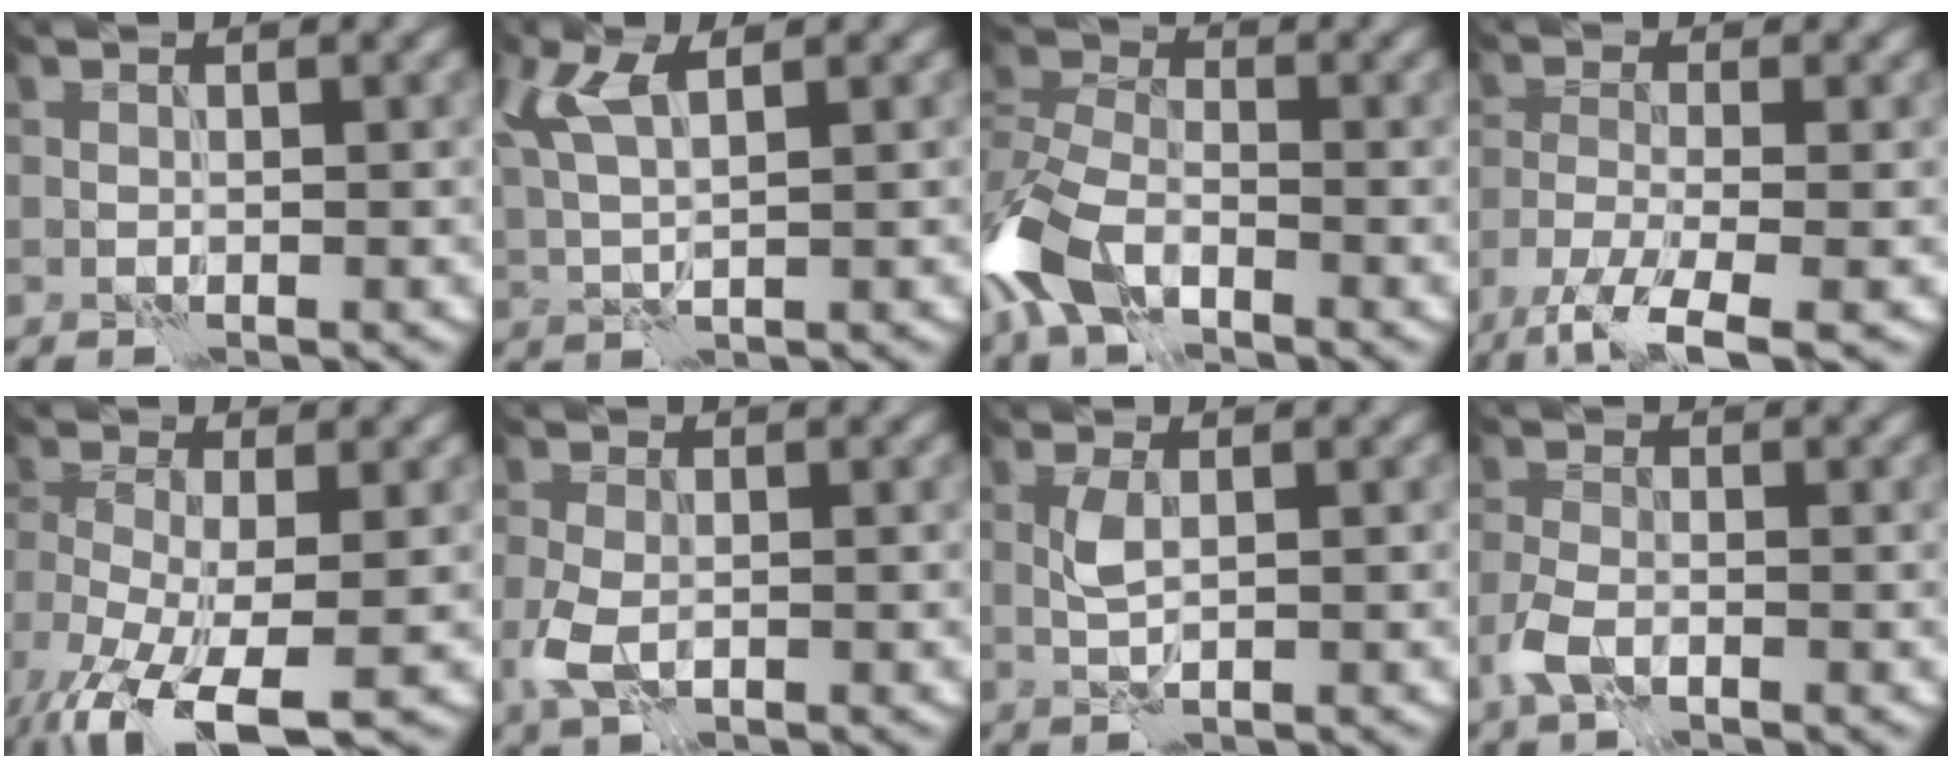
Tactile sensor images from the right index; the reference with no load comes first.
{"total": 4.7, "force": [1.8, 1.6, 4.0], "torque": [-0.098, 0.012, 0.037]}
{"total": 7.5, "force": [-4.1, 4.0, 4.8], "torque": [-0.110, 0.001, -0.096]}
{"total": 5.9, "force": [-4.1, 1.2, 4.1], "torque": [-0.076, -0.007, -0.084]}
{"total": 9.7, "force": [-5.5, 3.6, 7.1], "torque": [-0.149, -0.032, -0.099]}
{"total": 3.0, "force": [-0.8, 1.9, 2.2], "torque": [-0.061, -0.008, -0.017]}
{"total": 1.7, "force": [0.2, 0.5, 1.6], "torque": [-0.037, 0.004, 0.005]}
{"total": 2.6, "force": [-1.4, 1.3, 1.8], "torque": [-0.044, -0.001, -0.034]}